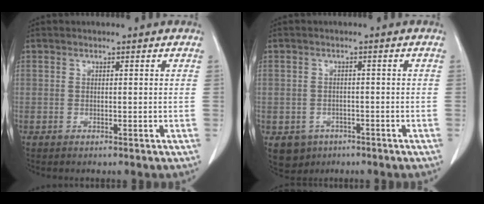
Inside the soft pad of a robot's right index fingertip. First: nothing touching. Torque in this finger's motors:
{"motor_torque": [-0.34, -0.12, -0.69, -0.20]}